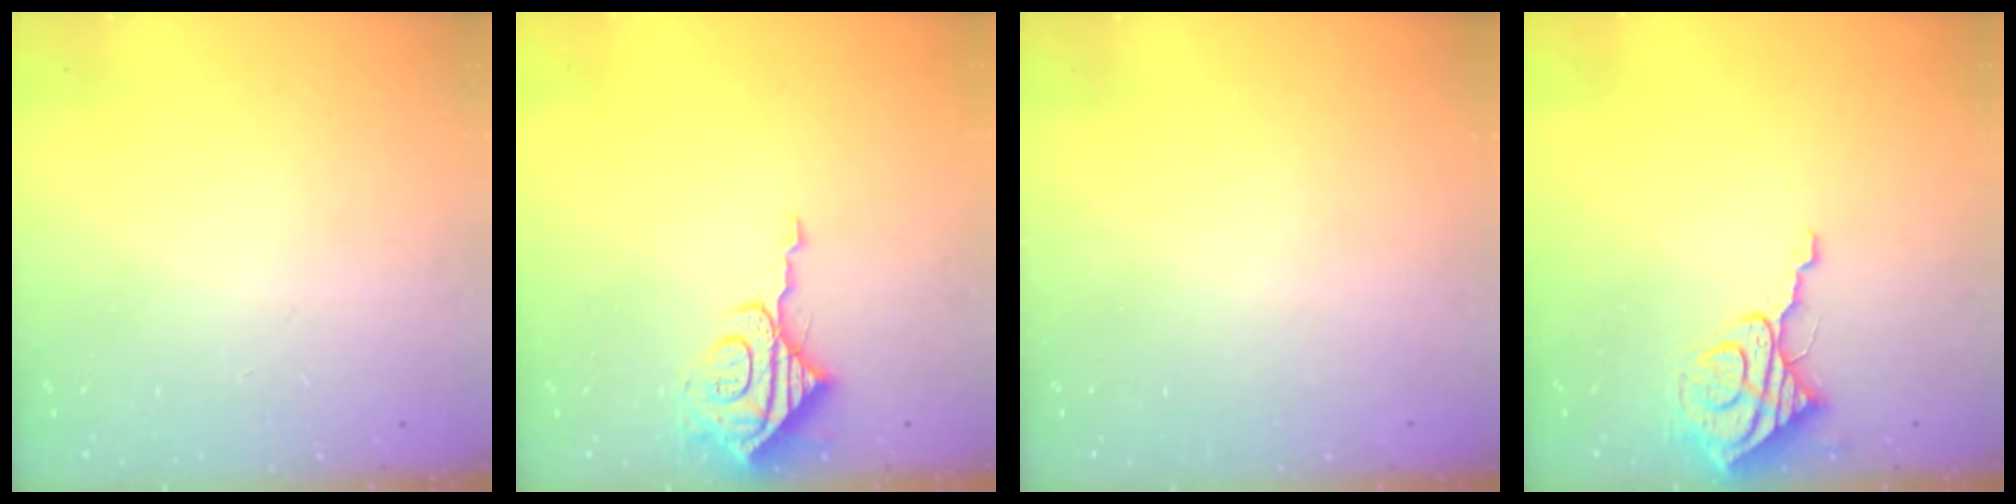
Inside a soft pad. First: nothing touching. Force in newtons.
{"total": 9.3, "press": 9.3, "slide": 1.0}
{"total": 0.0}
{"total": 11.4, "press": 11.3, "slide": 1.1}